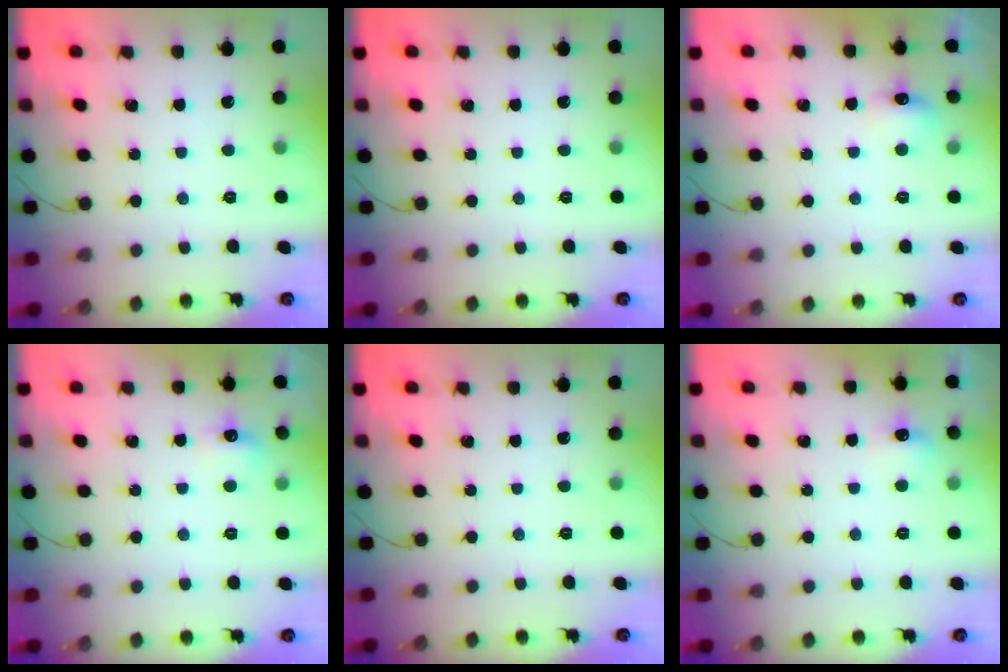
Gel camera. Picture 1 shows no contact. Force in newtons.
{"total": 0.0}
{"total": 5.2, "press": 5.0, "slide": 1.3}
{"total": 5.6, "press": 5.4, "slide": 1.6}
{"total": 0.0}
{"total": 6.4, "press": 6.3, "slide": 1.3}